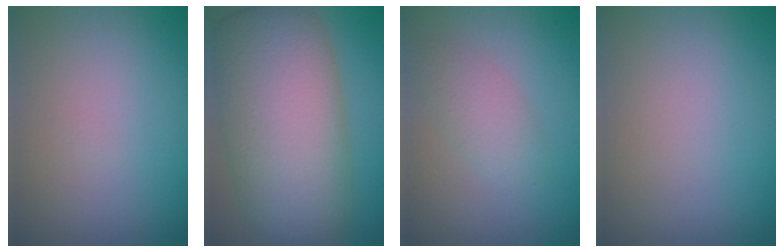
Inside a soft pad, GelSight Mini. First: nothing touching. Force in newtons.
{"total": 12.8, "press": 12.8, "slide": 0.6}
{"total": 2.2, "press": 2.2, "slide": 0.2}
{"total": 0.0}